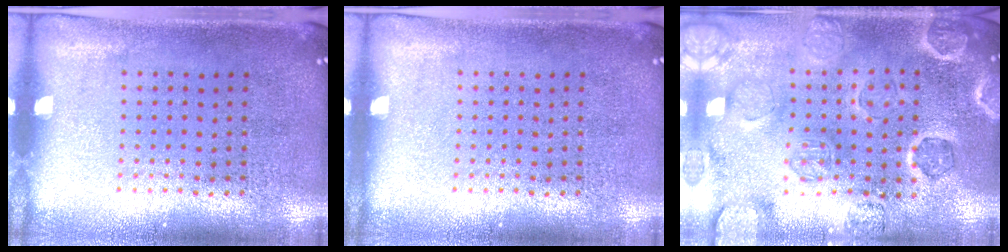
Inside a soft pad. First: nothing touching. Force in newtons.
{"total": 0.0}
{"total": 1.7, "press": 1.7, "slide": 0.2}